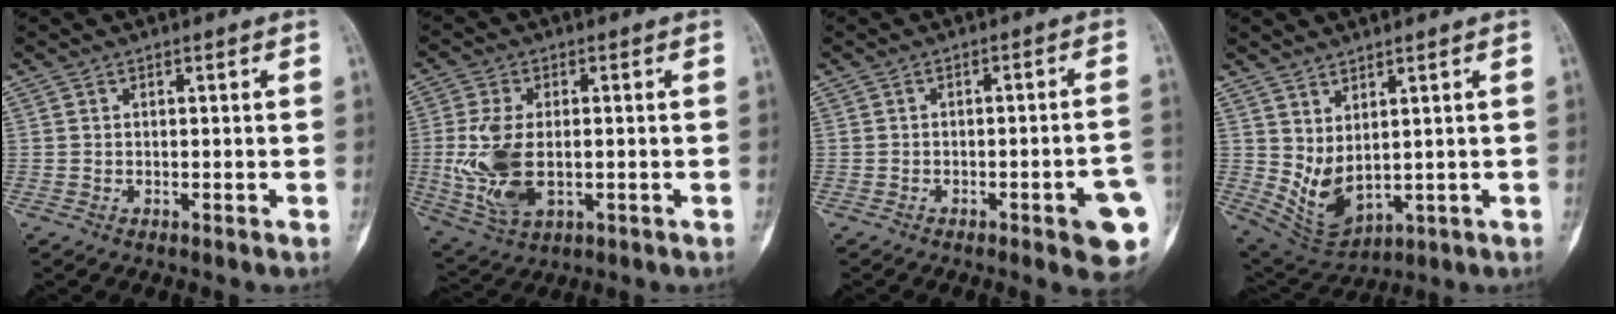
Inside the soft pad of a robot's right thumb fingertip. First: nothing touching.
{"total": 12.0, "force": [-1.0, 6.8, 9.9], "torque": [-0.213, -0.008, -0.007]}
{"total": 9.1, "force": [-3.1, 1.8, 8.4], "torque": [-0.093, 0.013, -0.035]}
{"total": 8.1, "force": [1.7, 4.3, 6.7], "torque": [-0.111, -0.024, 0.060]}